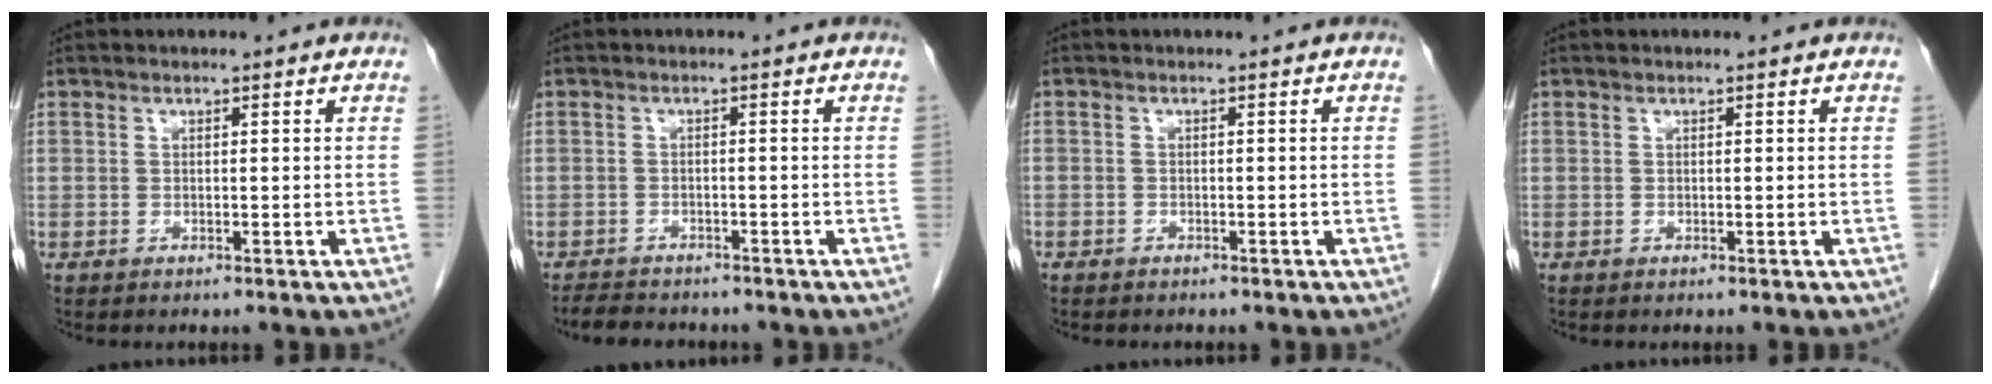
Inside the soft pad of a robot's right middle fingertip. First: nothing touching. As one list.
[{"total": 5.1, "force": [-4.6, 1.6, 1.5], "torque": [-0.029, -0.010, -0.069]}, {"total": 1.4, "force": [-1.1, 0.8, 0.2], "torque": [-0.011, 0.002, -0.018]}, {"total": 0.0}]